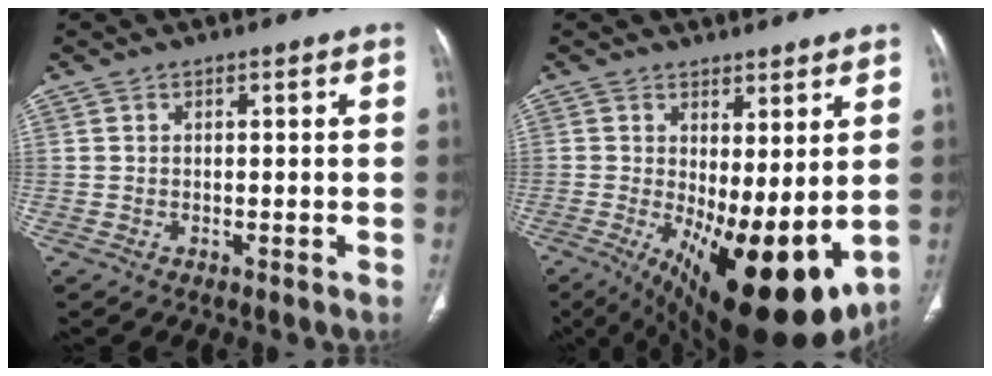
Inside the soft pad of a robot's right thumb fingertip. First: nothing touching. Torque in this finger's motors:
{"motor_torque": [0.85, 3.14, 0.36, -0.11, 0.23]}